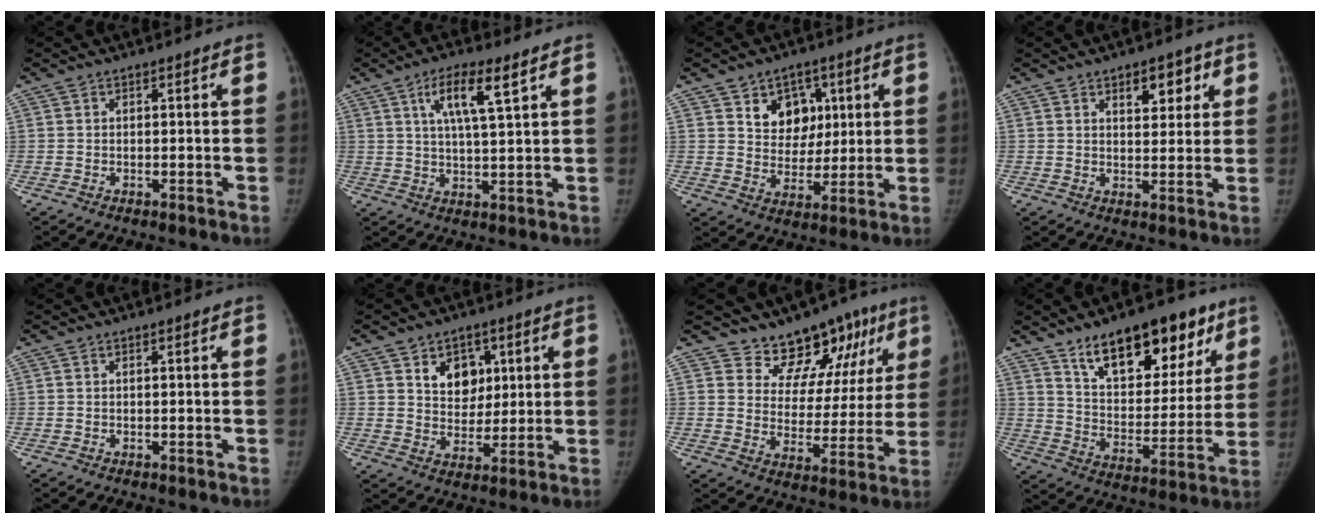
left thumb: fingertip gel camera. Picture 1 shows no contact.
{"total": 8.8, "force": [4.4, 1.8, 7.5], "torque": [-0.134, -0.017, 0.080]}
{"total": 9.7, "force": [4.1, 7.6, 4.4], "torque": [-0.022, -0.018, 0.069]}
{"total": 6.6, "force": [3.4, 3.6, 4.4], "torque": [-0.031, -0.017, 0.047]}
{"total": 0.0}
{"total": 8.6, "force": [3.5, 6.4, 4.4], "torque": [-0.027, -0.018, 0.059]}
{"total": 14.3, "force": [10.5, 8.3, 4.9], "torque": [-0.005, -0.067, 0.138]}
{"total": 22.0, "force": [13.4, 10.9, 13.7], "torque": [-0.148, -0.048, 0.216]}